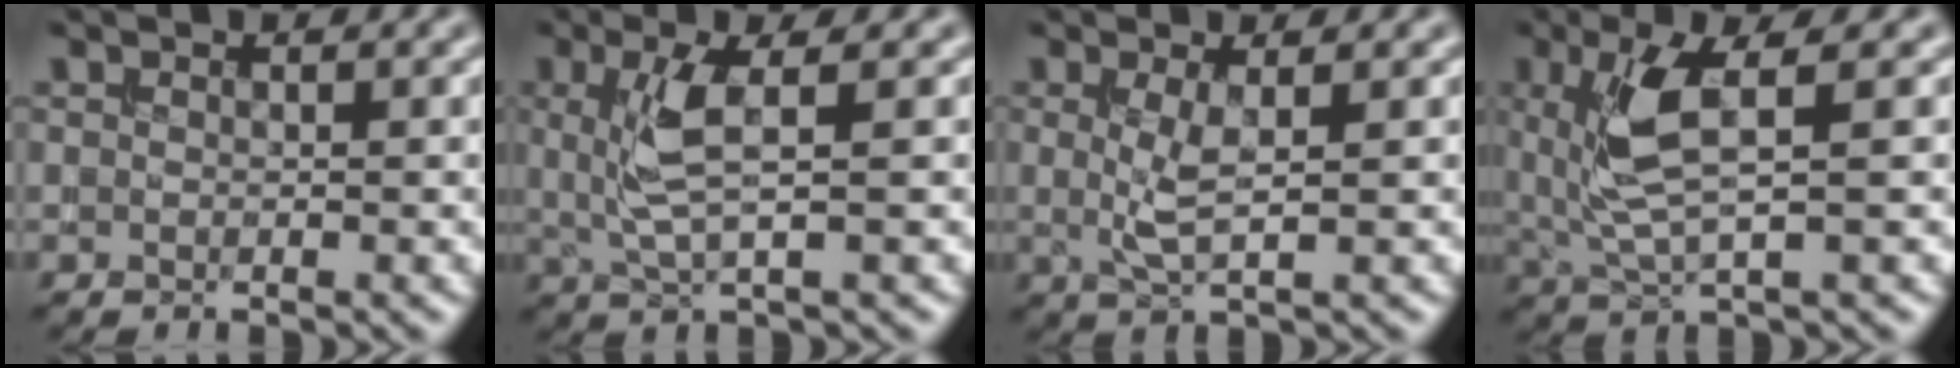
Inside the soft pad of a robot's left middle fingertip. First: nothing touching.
{"total": 3.7, "force": [0.6, 0.8, 3.5], "torque": [-0.081, -0.003, 0.015]}
{"total": 2.4, "force": [0.2, 0.5, 2.3], "torque": [-0.054, -0.005, 0.007]}
{"total": 4.8, "force": [1.1, 1.2, 4.5], "torque": [-0.104, -0.002, 0.029]}